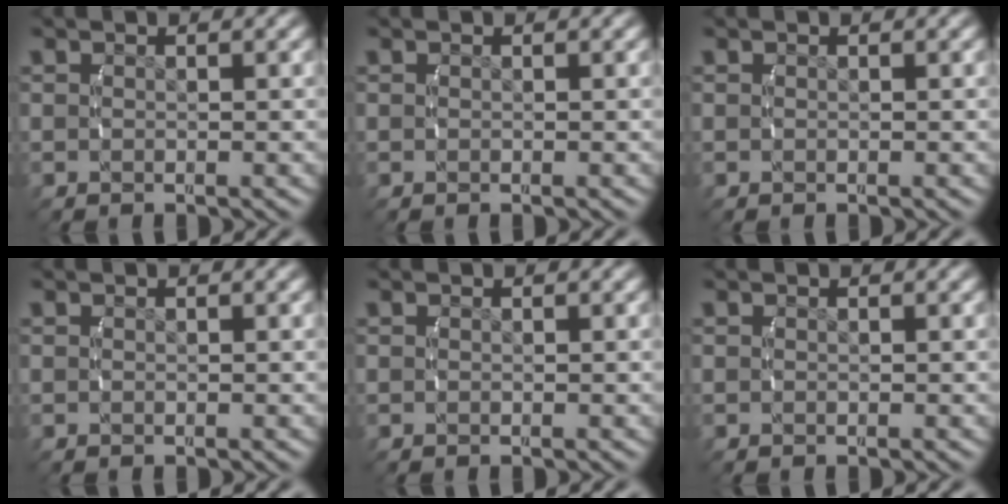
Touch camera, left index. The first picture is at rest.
{"total": 0.0}
{"total": 0.0}
{"total": 0.0}
{"total": 0.0}
{"total": 0.0}